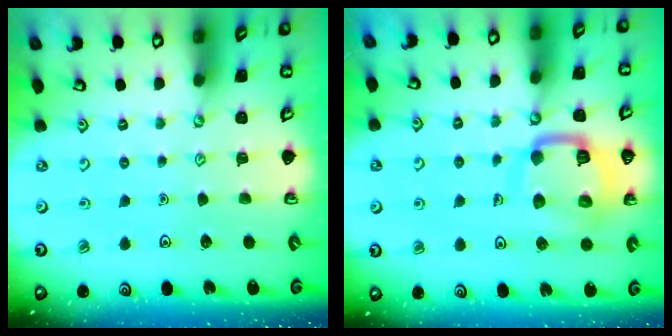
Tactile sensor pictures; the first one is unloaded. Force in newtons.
{"total": 14.2, "press": 14.1, "slide": 1.5}